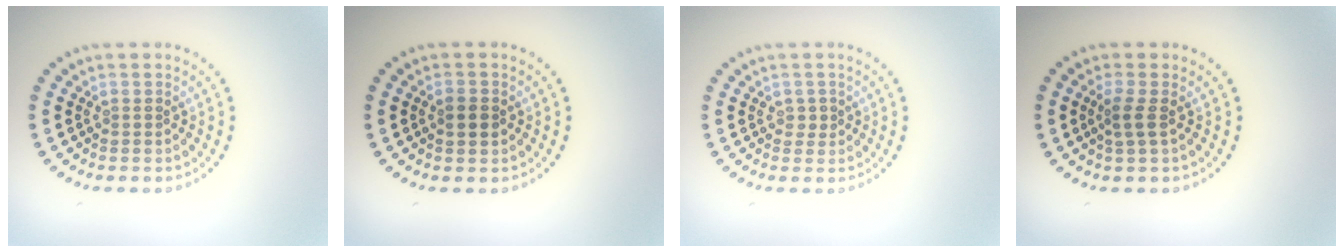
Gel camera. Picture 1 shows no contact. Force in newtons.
{"total": 1.6, "press": 1.6, "slide": 0.2}
{"total": 0.8, "press": 0.8, "slide": 0.2}
{"total": 1.5, "press": 1.2, "slide": 0.9}